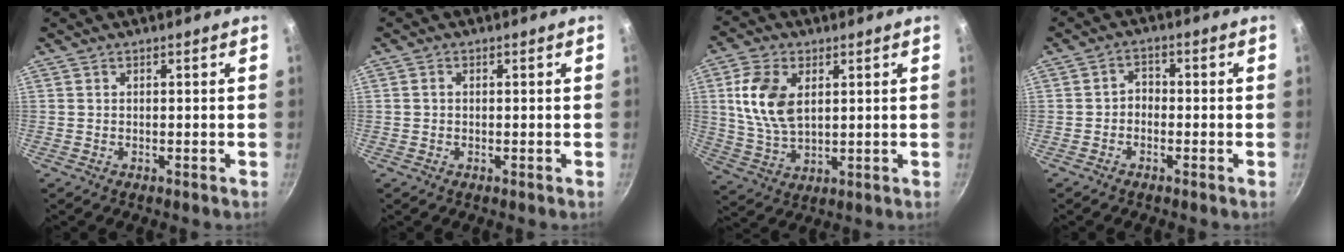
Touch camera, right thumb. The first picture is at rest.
{"total": 0.9, "force": [0.0, 0.7, 0.5], "torque": [-0.008, 0.005, -0.001]}
{"total": 11.3, "force": [2.8, 6.9, 8.5], "torque": [-0.158, -0.013, 0.059]}
{"total": 2.5, "force": [-1.0, 1.9, 1.2], "torque": [-0.008, 0.016, -0.024]}